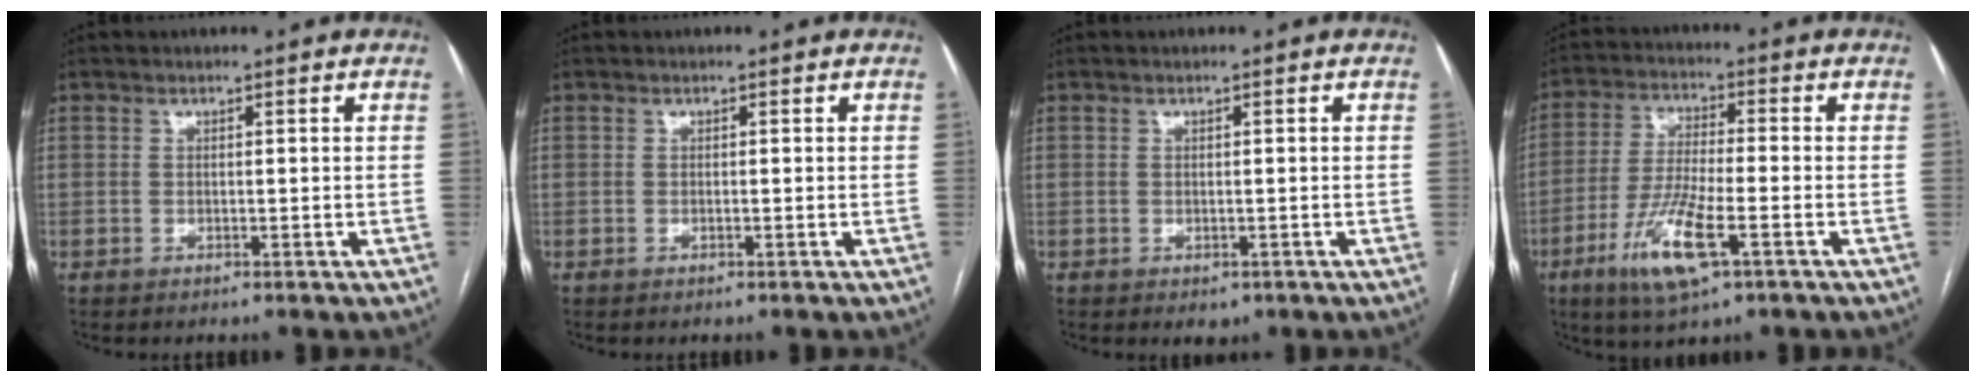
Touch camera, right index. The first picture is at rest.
{"total": 0.0}
{"total": 1.6, "force": [-0.7, 1.2, 0.8], "torque": [-0.006, 0.000, -0.001]}
{"total": 11.0, "force": [-5.1, 1.7, 9.6], "torque": [-0.197, -0.019, -0.092]}